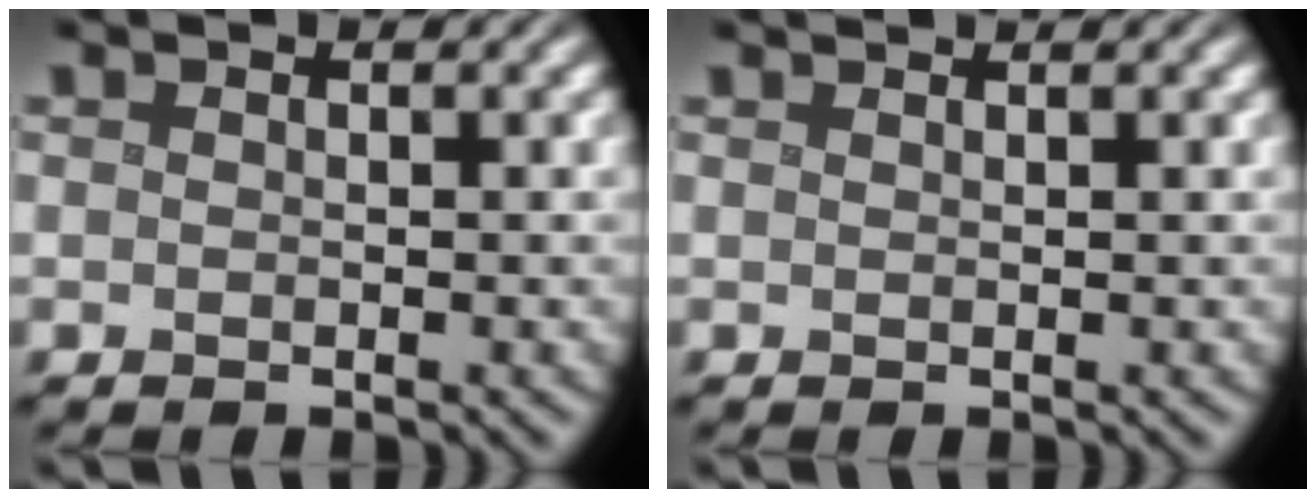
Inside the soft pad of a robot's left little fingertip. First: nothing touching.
{"total": 1.3, "force": [1.1, 0.3, 0.6], "torque": [-0.005, -0.002, 0.005]}